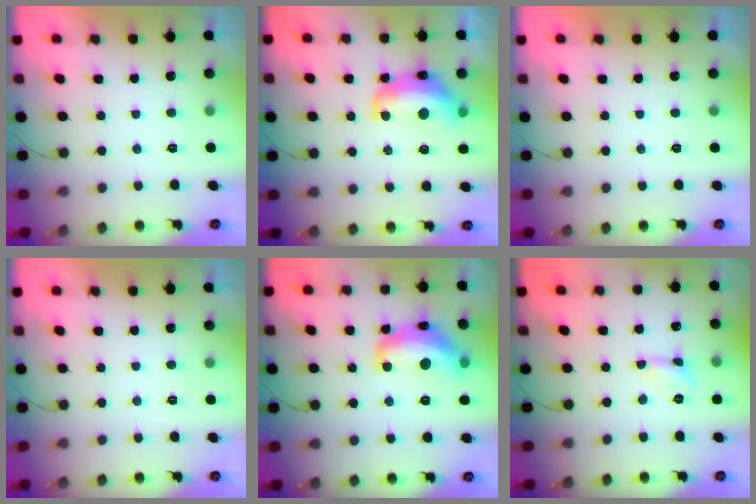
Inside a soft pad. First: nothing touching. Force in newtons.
{"total": 13.4, "press": 13.4, "slide": 1.0}
{"total": 0.0}
{"total": 0.0}
{"total": 14.4, "press": 14.3, "slide": 1.1}
{"total": 2.5, "press": 2.5, "slide": 0.3}